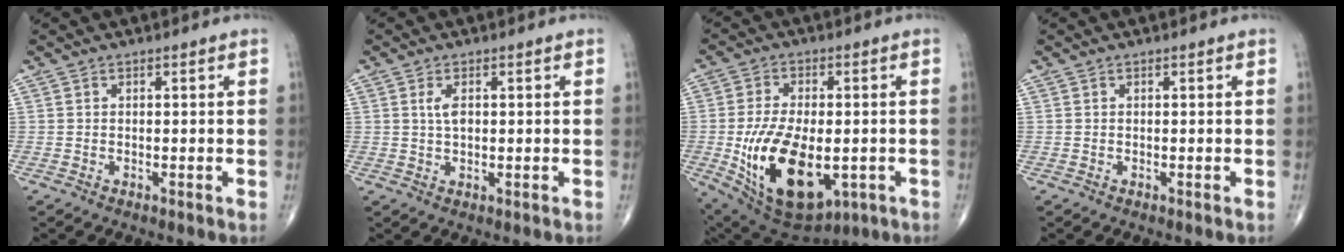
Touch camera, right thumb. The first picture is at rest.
{"total": 2.8, "force": [0.6, 1.4, 2.4], "torque": [-0.045, -0.004, 0.011]}
{"total": 20.1, "force": [-4.5, 10.8, 16.4], "torque": [-0.292, -0.009, -0.048]}
{"total": 0.0}